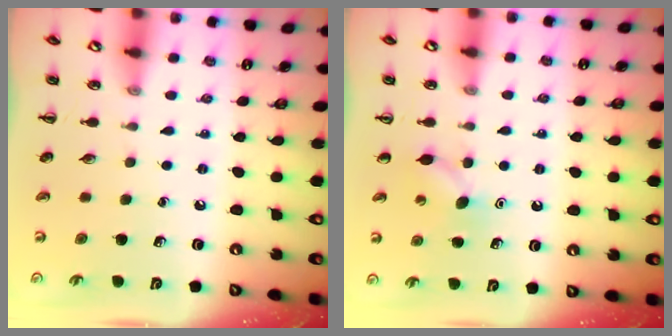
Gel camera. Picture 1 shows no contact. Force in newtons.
{"total": 5.5, "press": 5.3, "slide": 1.3}